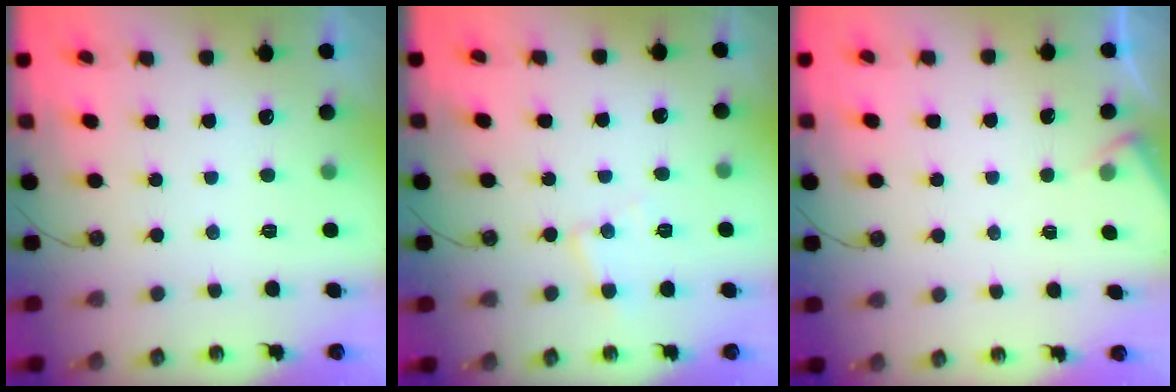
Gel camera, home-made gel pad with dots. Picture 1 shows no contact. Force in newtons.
{"total": 6.9, "press": 6.9, "slide": 0.4}
{"total": 3.0, "press": 3.0, "slide": 0.4}